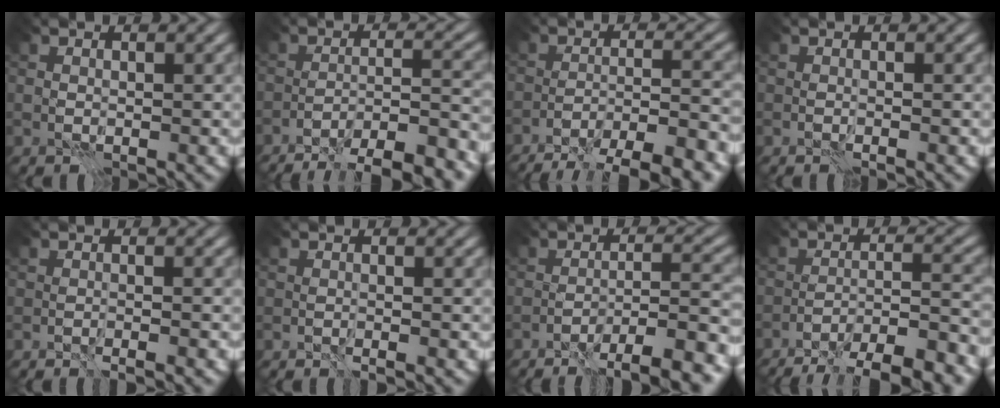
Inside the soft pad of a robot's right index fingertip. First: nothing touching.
{"total": 11.4, "force": [-10.0, 1.9, 5.2], "torque": [-0.059, 0.001, -0.130]}
{"total": 10.5, "force": [-8.9, 1.7, 5.4], "torque": [-0.068, -0.002, -0.122]}
{"total": 0.7, "force": [-0.5, -0.4, 0.1], "torque": [0.001, 0.001, -0.010]}
{"total": 1.6, "force": [-1.4, -0.3, 0.7], "torque": [-0.008, 0.005, -0.027]}
{"total": 0.9, "force": [-0.8, -0.4, 0.3], "torque": [-0.003, 0.001, -0.015]}
{"total": 7.9, "force": [-5.9, 1.0, 5.2], "torque": [-0.059, 0.017, -0.087]}
{"total": 11.6, "force": [-9.8, 2.0, 5.8], "torque": [-0.074, -0.004, -0.132]}